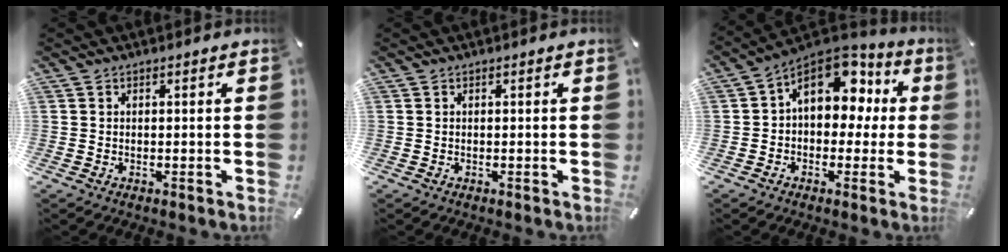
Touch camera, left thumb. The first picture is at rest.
{"total": 0.0}
{"total": 13.5, "force": [4.3, 9.5, 8.6], "torque": [-0.116, -0.020, 0.079]}